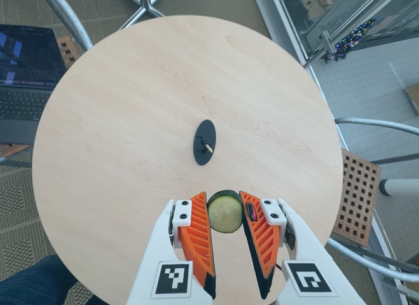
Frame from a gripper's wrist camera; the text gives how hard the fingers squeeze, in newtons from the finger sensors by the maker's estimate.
{"total": 7.6, "left": 7.5, "right": 7.8}